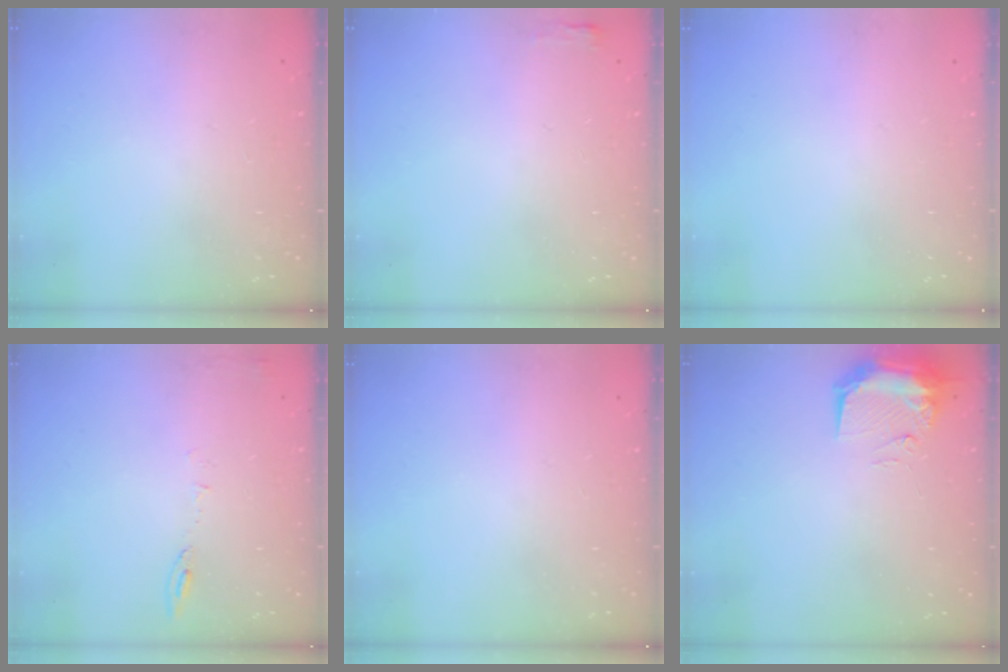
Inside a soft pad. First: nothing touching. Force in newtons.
{"total": 2.7, "press": 2.6, "slide": 0.8}
{"total": 0.0}
{"total": 6.2, "press": 6.2, "slide": 0.9}
{"total": 0.0}
{"total": 11.4, "press": 10.0, "slide": 5.4}